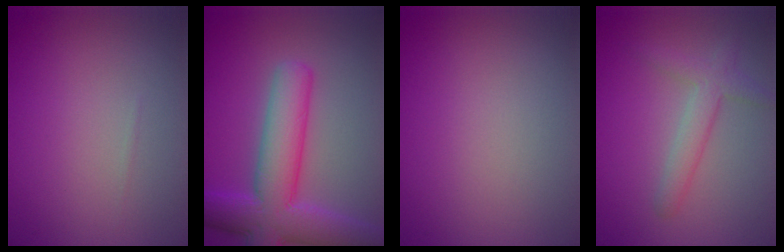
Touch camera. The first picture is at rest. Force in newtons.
{"total": 8.2, "press": 8.2, "slide": 0.4}
{"total": 0.0}
{"total": 2.7, "press": 2.6, "slide": 0.1}